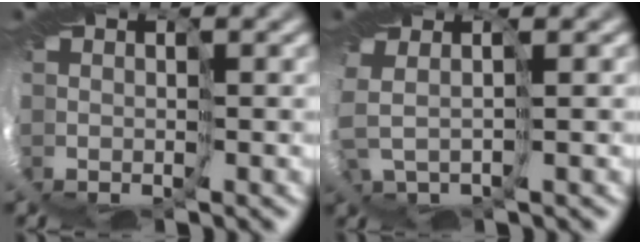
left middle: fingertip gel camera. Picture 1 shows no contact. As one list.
[{"total": 1.0, "force": [-0.7, 0.3, 0.7], "torque": [-0.034, -0.007, -0.021]}]